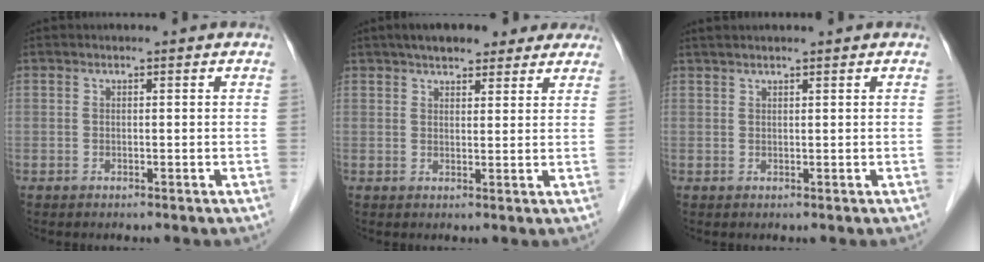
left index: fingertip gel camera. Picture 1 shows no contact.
{"total": 9.2, "force": [7.3, 3.3, 4.6], "torque": [-0.053, 0.028, 0.099]}
{"total": 2.7, "force": [2.3, -0.1, 1.3], "torque": [-0.018, 0.024, 0.043]}